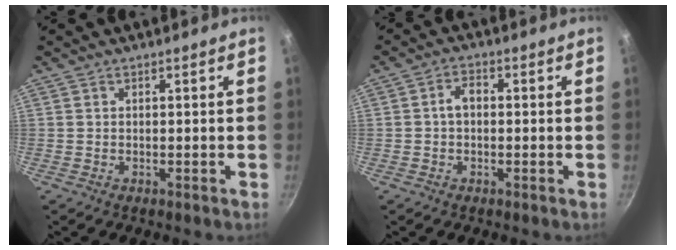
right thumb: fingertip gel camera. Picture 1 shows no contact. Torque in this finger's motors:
{"motor_torque": [0.17, 1.16, 0.87, 0.22, 0.06]}